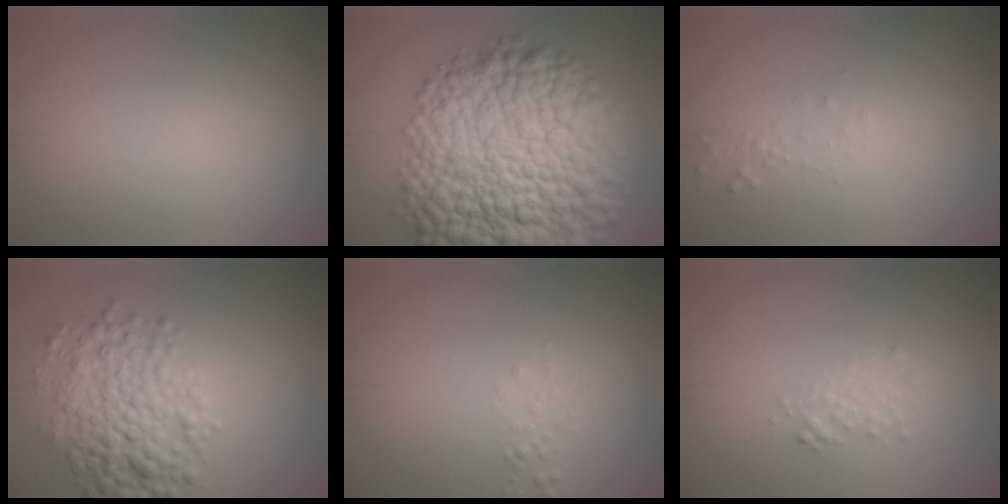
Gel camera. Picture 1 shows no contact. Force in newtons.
{"total": 16.9, "press": 16.9, "slide": 0.7}
{"total": 0.7, "press": 0.7, "slide": 0.0}
{"total": 5.8, "press": 5.8, "slide": 0.0}
{"total": 0.7, "press": 0.7, "slide": 0.1}
{"total": 1.4, "press": 1.4, "slide": 0.1}